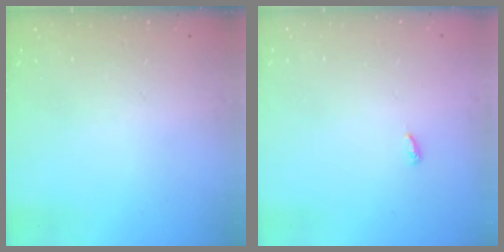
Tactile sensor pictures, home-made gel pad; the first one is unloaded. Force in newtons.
{"total": 2.5, "press": 2.5, "slide": 0.2}